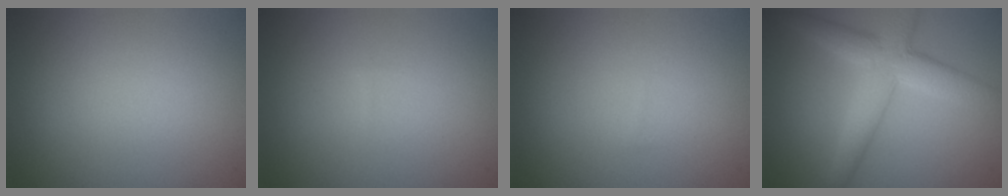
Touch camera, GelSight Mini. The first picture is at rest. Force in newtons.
{"total": 0.0}
{"total": 0.0}
{"total": 5.5, "press": 5.5, "slide": 0.2}